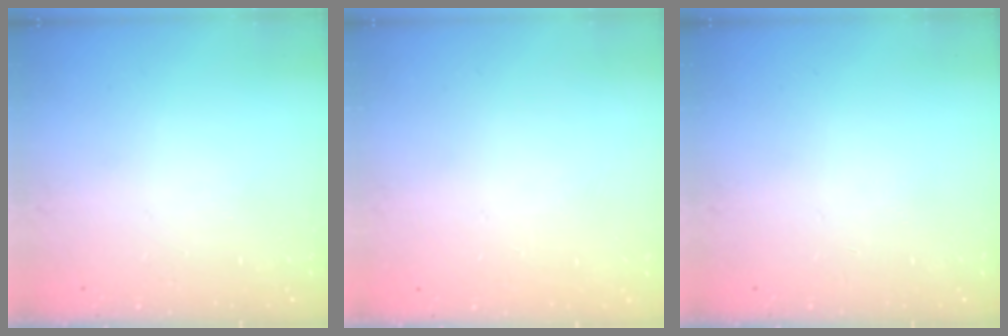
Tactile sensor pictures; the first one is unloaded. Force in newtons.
{"total": 0.0}
{"total": 0.0}